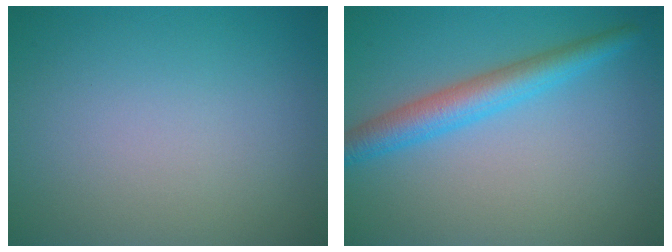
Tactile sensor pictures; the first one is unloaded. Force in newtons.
{"total": 3.9, "press": 3.9, "slide": 0.1}